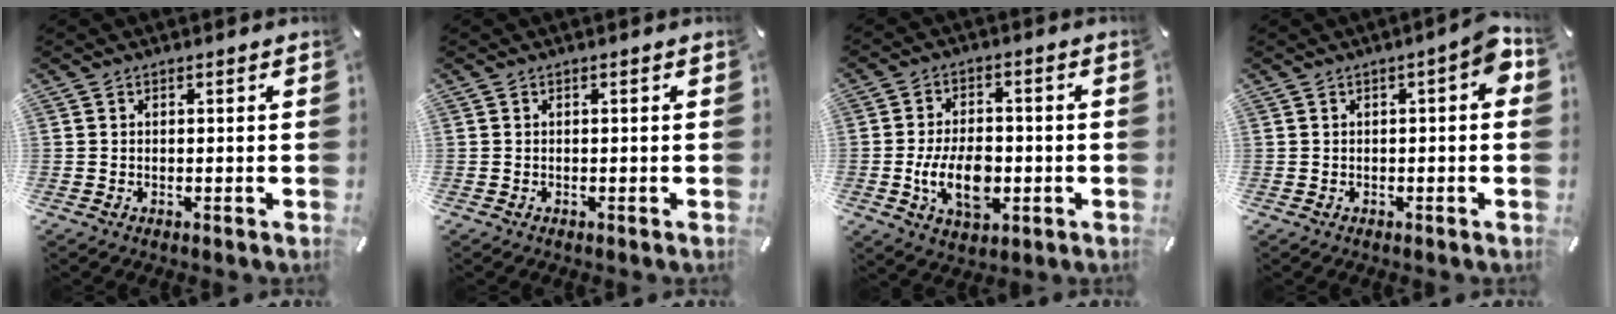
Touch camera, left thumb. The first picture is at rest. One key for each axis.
{"total": 0.0}
{"total": 11.3, "fx": -2.4, "fy": 6.9, "fz": 8.6, "tx": -0.160, "ty": 0.001, "tz": -0.041}
{"total": 5.2, "fx": 0.0, "fy": 1.9, "fz": 4.8, "tx": -0.070, "ty": 0.007, "tz": -0.002}